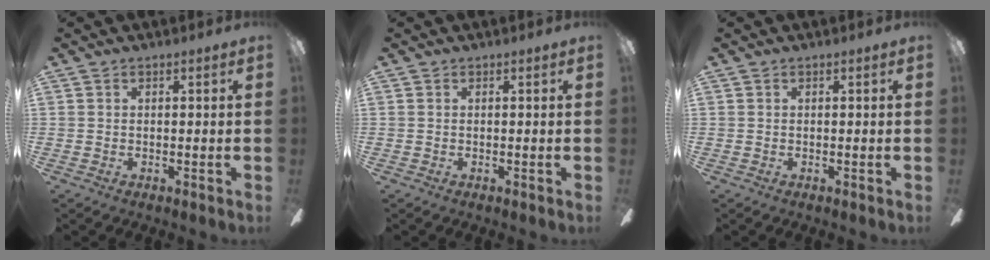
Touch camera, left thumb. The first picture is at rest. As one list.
[{"total": 0.0}, {"total": 0.0}]